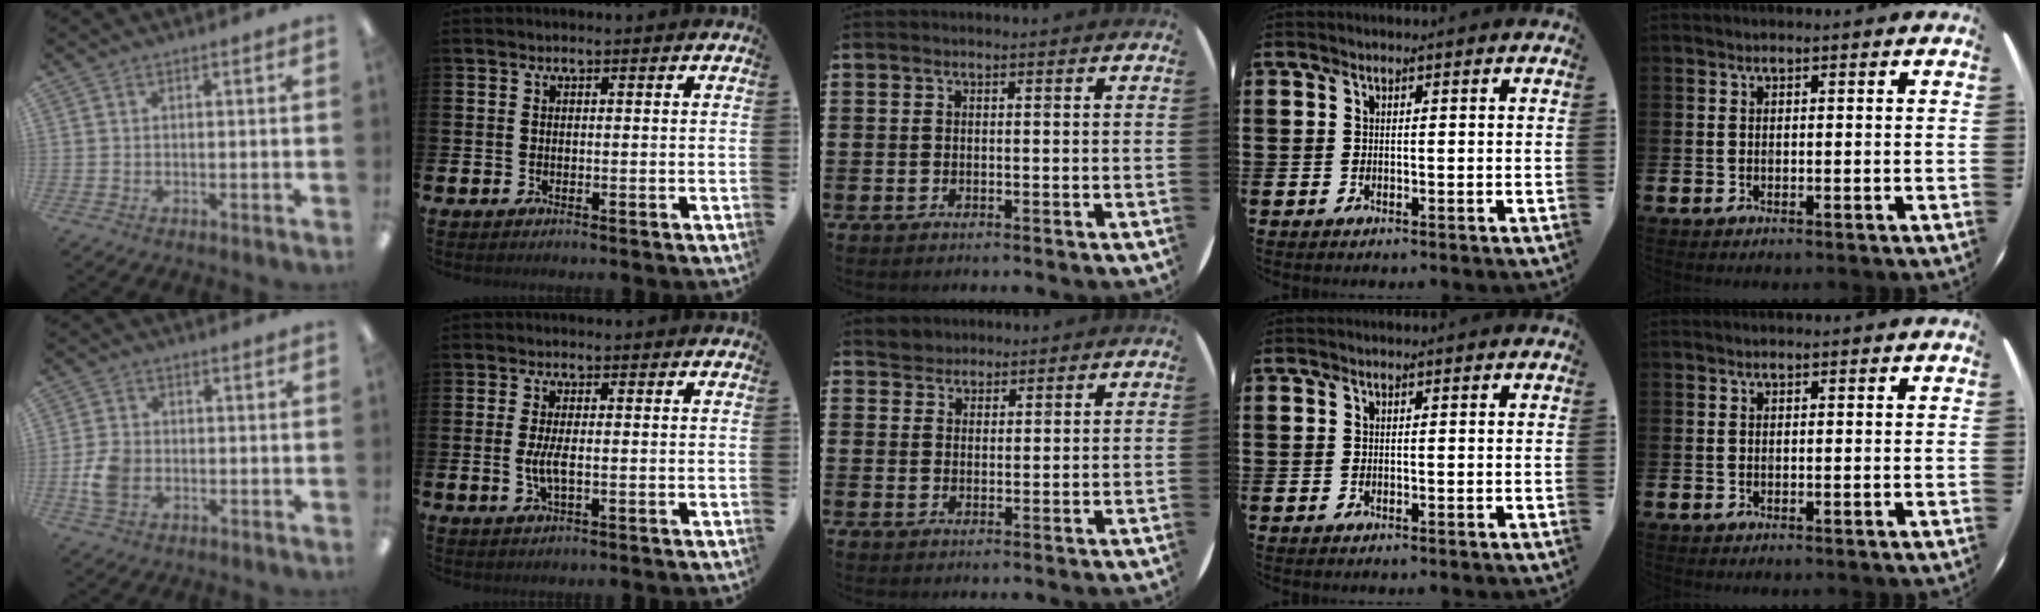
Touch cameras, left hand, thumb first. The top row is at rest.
{"thumb": {"total": 6.1, "force": [-1.5, 4.6, 3.7], "torque": [-0.072, 0.003, -0.030]}, "index": {"total": 2.9, "force": [-0.3, 0.8, 2.8], "torque": [-0.051, 0.001, -0.005]}, "middle": {"total": 2.6, "force": [2.4, 1.0, -0.4], "torque": [0.011, 0.002, 0.045]}}